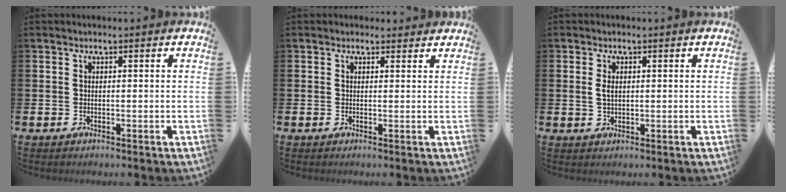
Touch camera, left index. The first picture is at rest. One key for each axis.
{"total": 1.0, "fx": 0.8, "fy": 0.6, "fz": 0.1, "tx": 0.009, "ty": 0.004, "tz": 0.011}
{"total": 1.7, "fx": 0.5, "fy": 1.0, "fz": 1.3, "tx": -0.013, "ty": 0.000, "tz": 0.003}